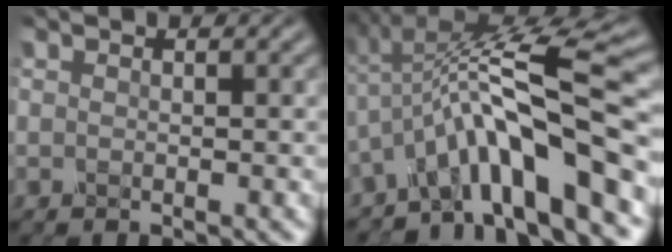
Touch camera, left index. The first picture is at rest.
{"total": 10.6, "force": [-3.2, 2.4, 9.8], "torque": [-0.151, 0.024, -0.058]}